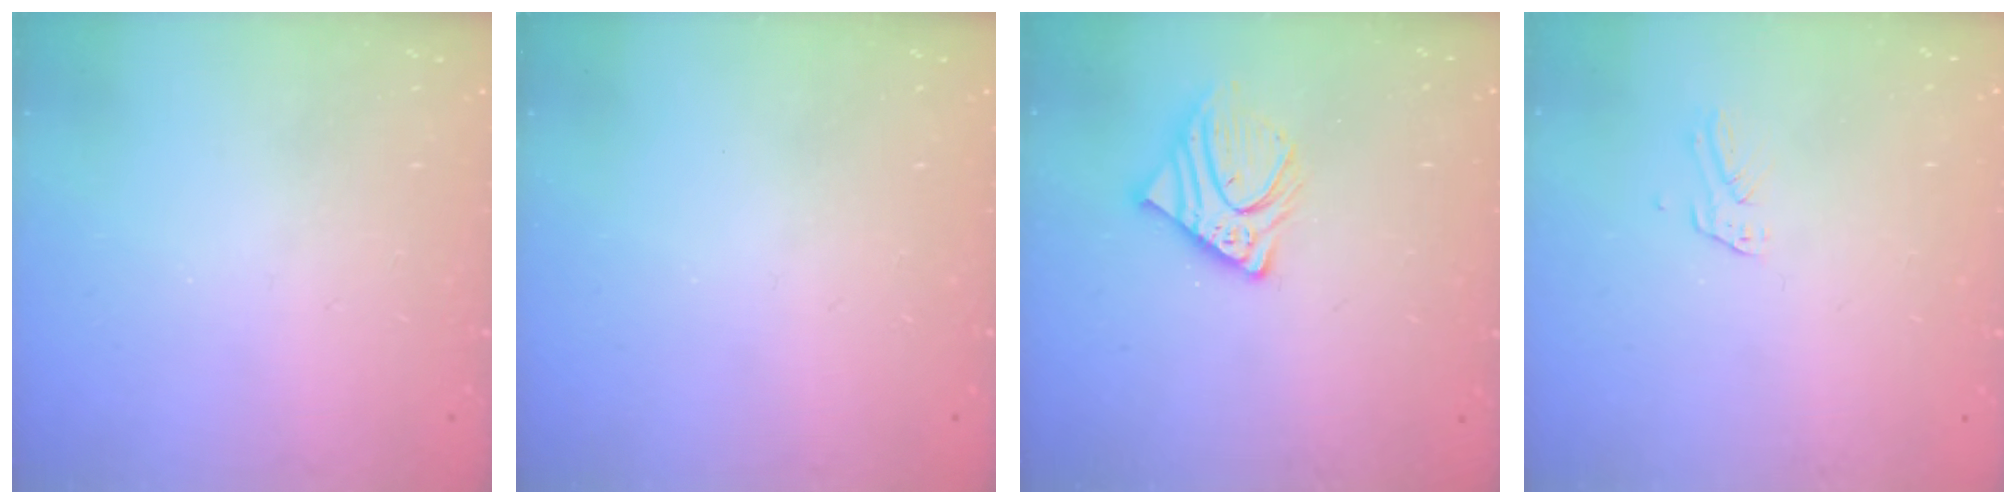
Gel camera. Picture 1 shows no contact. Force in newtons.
{"total": 0.0}
{"total": 9.2, "press": 9.2, "slide": 0.8}
{"total": 2.7, "press": 2.7, "slide": 0.1}